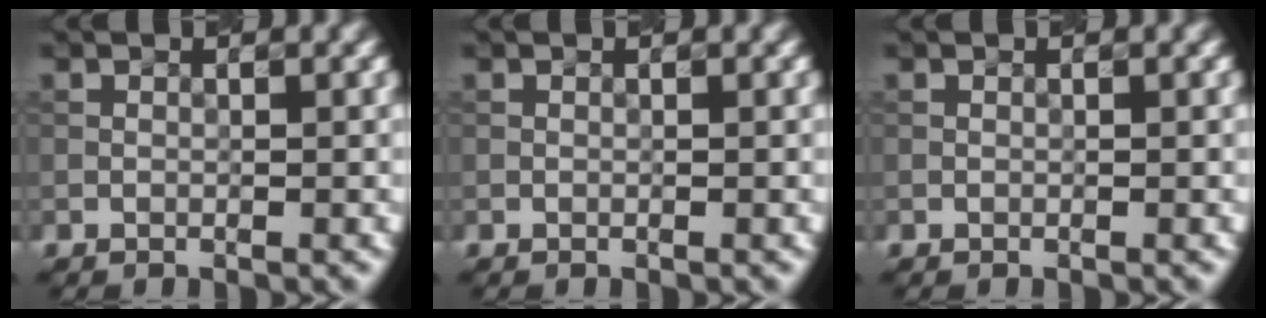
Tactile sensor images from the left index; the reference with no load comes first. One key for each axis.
{"total": 0.0}
{"total": 0.0}